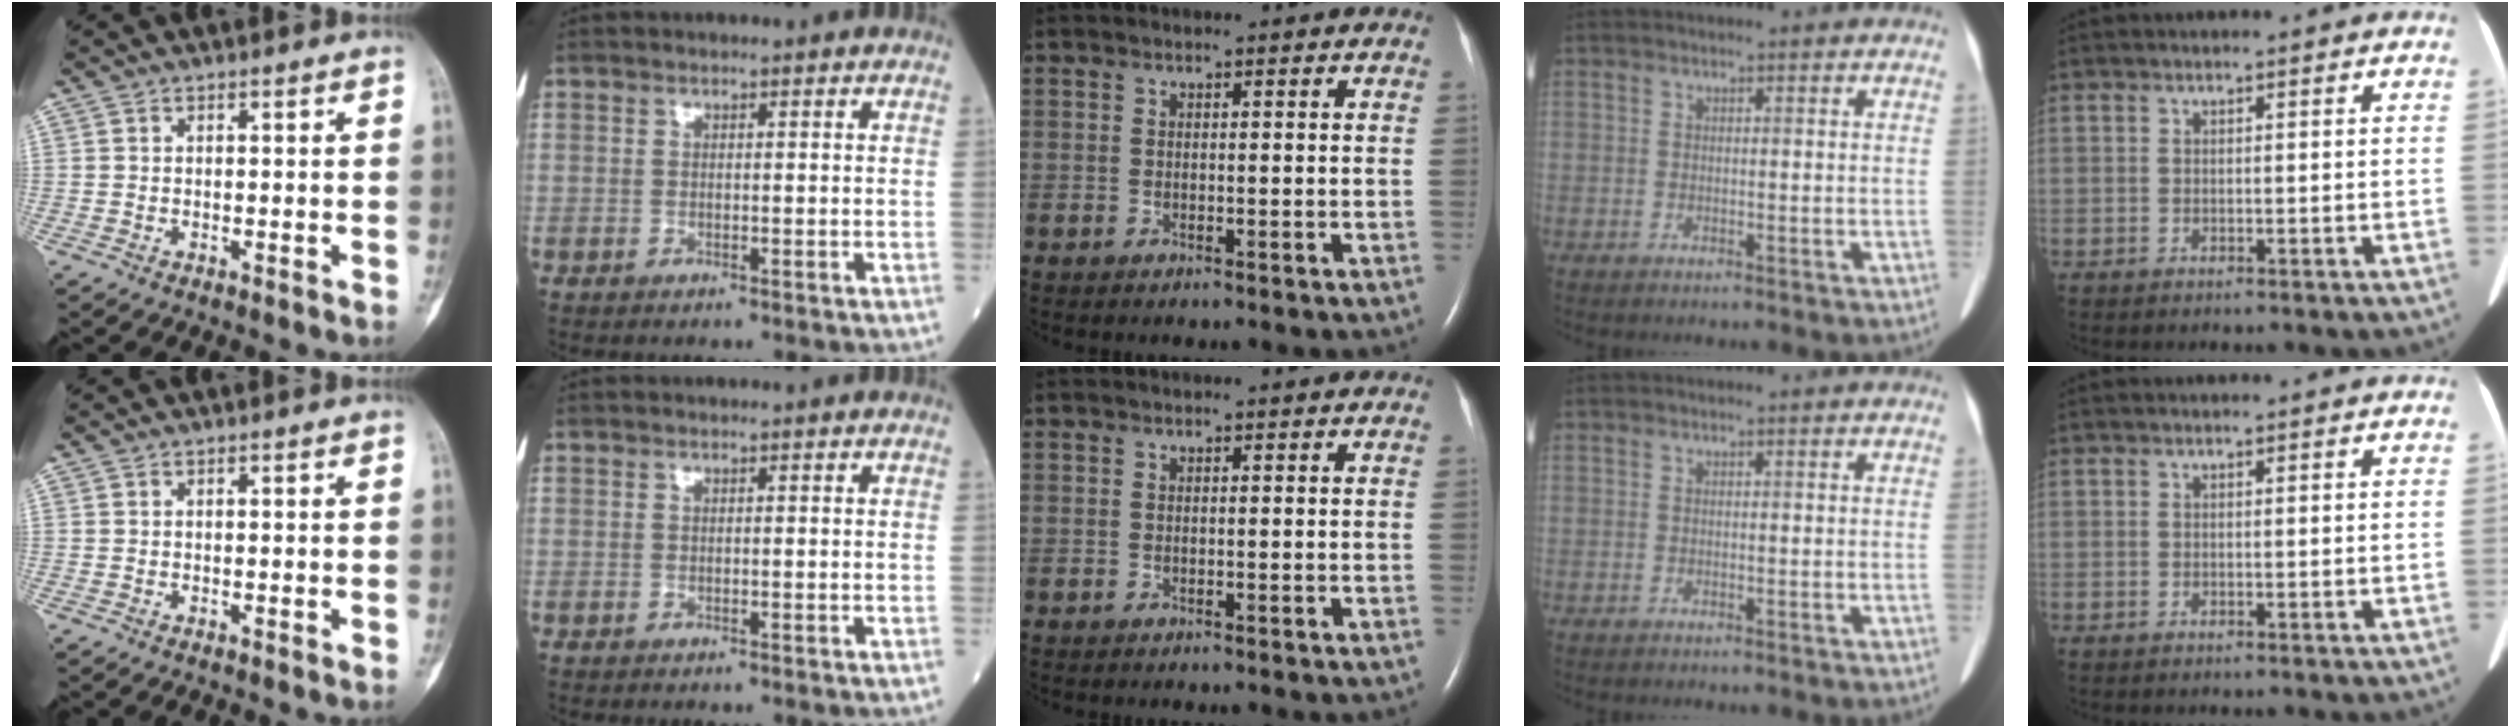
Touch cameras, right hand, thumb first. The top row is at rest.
{}